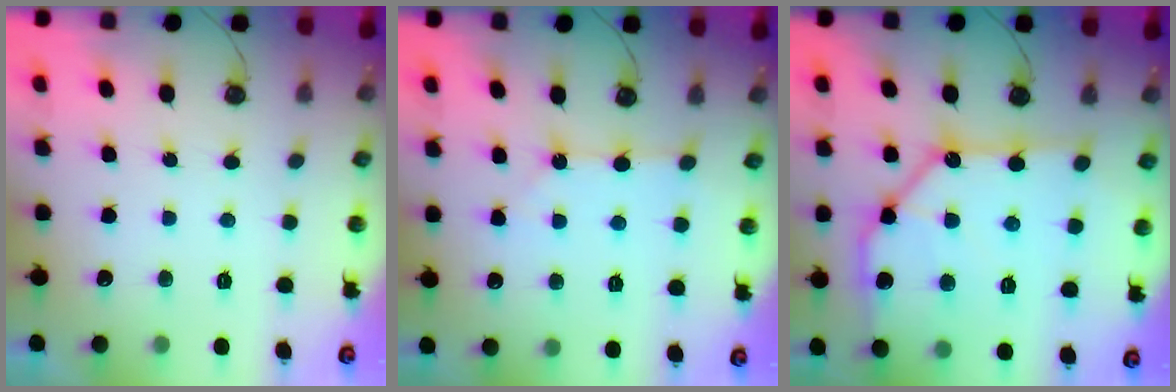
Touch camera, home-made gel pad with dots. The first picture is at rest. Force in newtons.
{"total": 2.7, "press": 2.6, "slide": 0.5}
{"total": 15.7, "press": 15.6, "slide": 1.2}